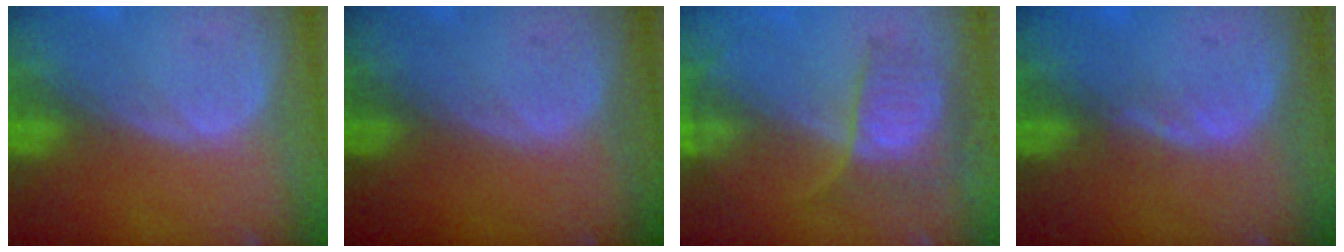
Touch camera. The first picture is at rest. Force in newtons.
{"total": 0.0}
{"total": 7.3, "press": 6.0, "slide": 4.0}
{"total": 1.5, "press": 1.2, "slide": 0.8}